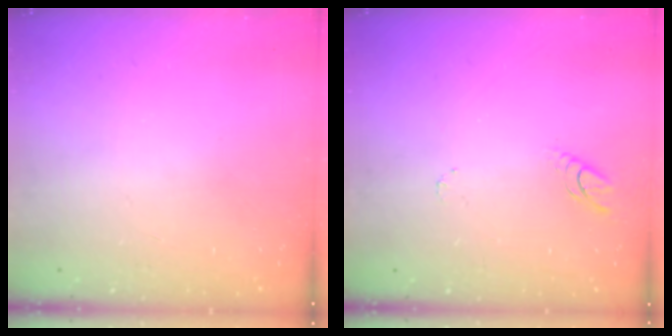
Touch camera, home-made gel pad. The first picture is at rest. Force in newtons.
{"total": 3.3, "press": 3.3, "slide": 0.4}